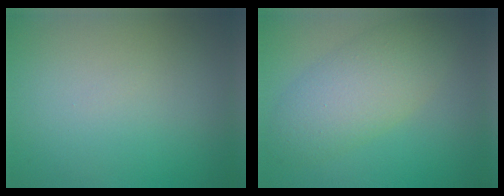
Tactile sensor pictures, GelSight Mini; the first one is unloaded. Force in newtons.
{"total": 5.3, "press": 5.3, "slide": 0.2}